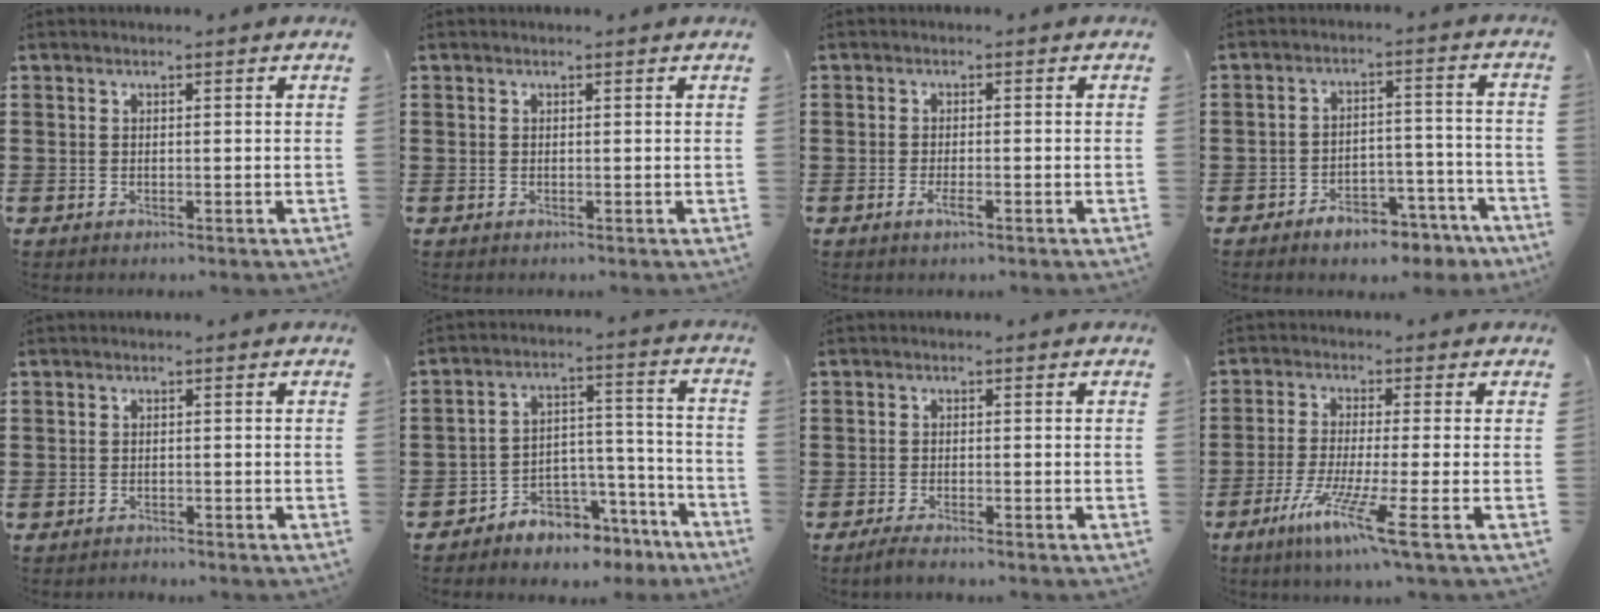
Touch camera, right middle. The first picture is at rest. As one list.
[{"total": 0.0}, {"total": 1.9, "force": [-0.9, 0.4, 1.6], "torque": [-0.036, -0.002, -0.018]}, {"total": 5.6, "force": [-5.1, 1.5, 1.8], "torque": [-0.024, 0.016, -0.094]}, {"total": 0.8, "force": [-0.7, 0.2, -0.1], "torque": [0.002, 0.003, -0.017]}, {"total": 5.3, "force": [-4.9, 1.8, 0.1], "torque": [-0.007, 0.014, -0.100]}, {"total": 1.5, "force": [-1.3, 0.0, 0.7], "torque": [-0.013, 0.000, -0.024]}, {"total": 7.8, "force": [-4.0, -0.6, 6.6], "torque": [-0.135, -0.020, -0.078]}]